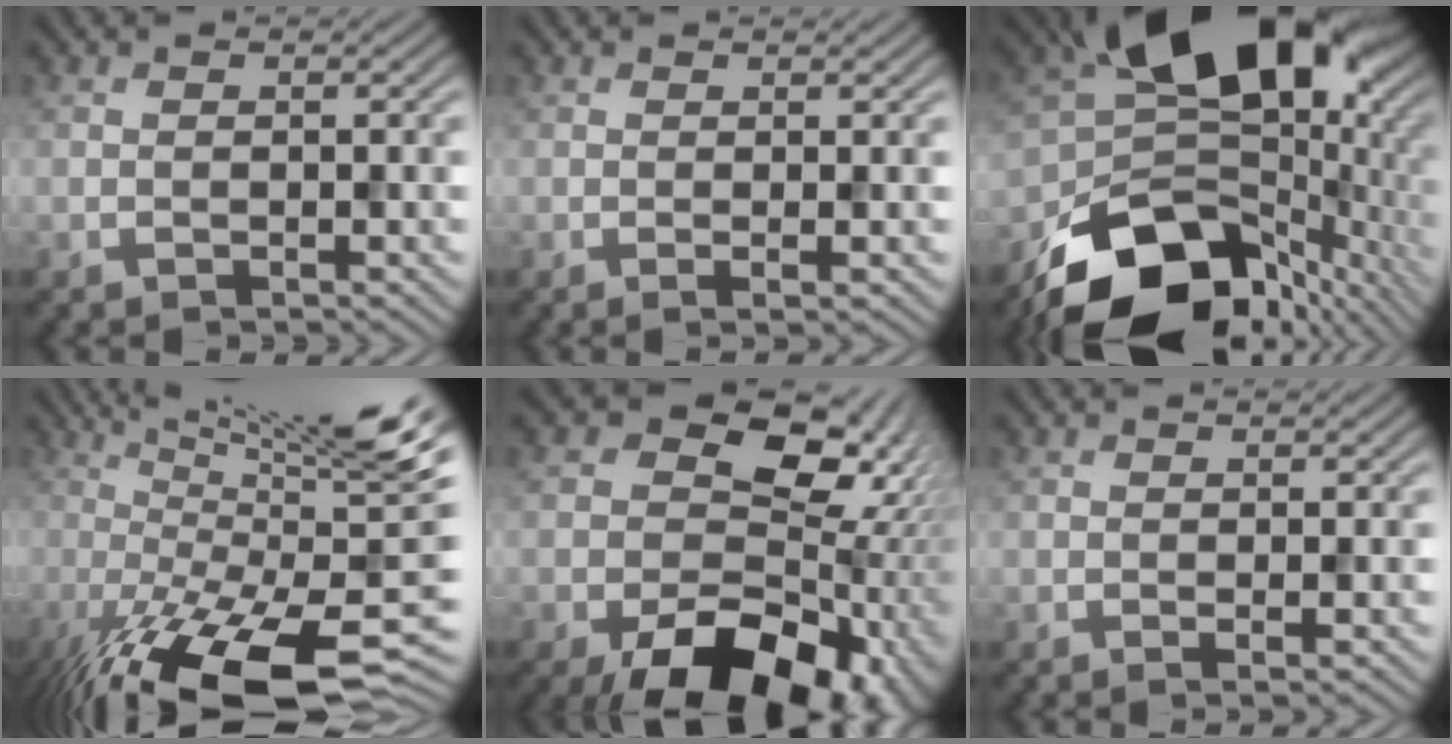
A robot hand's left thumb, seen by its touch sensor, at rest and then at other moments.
{"total": 1.1, "force": [0.2, 0.0, 1.0], "torque": [-0.022, 0.003, 0.000]}
{"total": 19.1, "force": [-6.3, 12.9, 12.6], "torque": [-0.216, -0.037, -0.085]}
{"total": 18.7, "force": [-2.5, 3.9, 18.1], "torque": [-0.265, 0.005, -0.032]}
{"total": 19.0, "force": [-4.5, 13.5, 12.5], "torque": [-0.169, -0.040, -0.051]}
{"total": 0.8, "force": [0.2, 0.0, 0.7], "torque": [-0.013, 0.001, 0.002]}